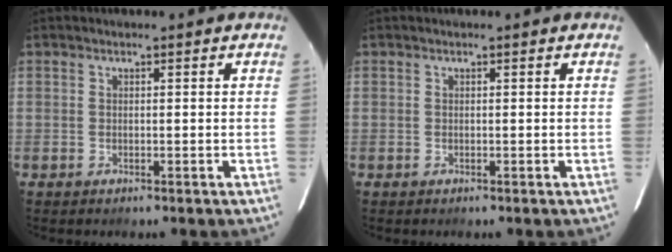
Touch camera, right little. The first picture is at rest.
{"total": 0.0}